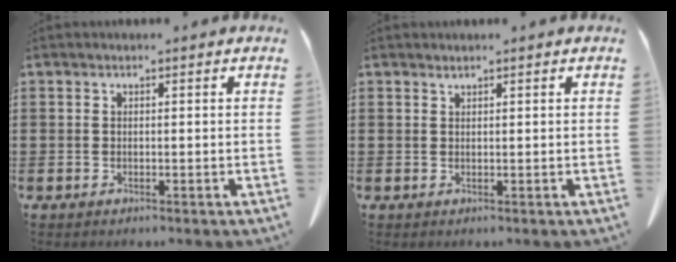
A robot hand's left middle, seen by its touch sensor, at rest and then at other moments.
{"total": 0.7, "force": [0.7, -0.1, 0.2], "torque": [-0.007, -0.004, 0.015]}